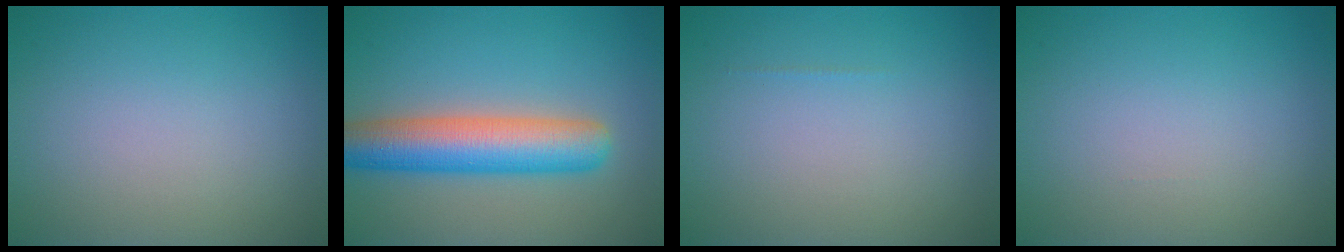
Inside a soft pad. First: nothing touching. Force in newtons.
{"total": 7.4, "press": 7.4, "slide": 0.3}
{"total": 0.0}
{"total": 0.0}